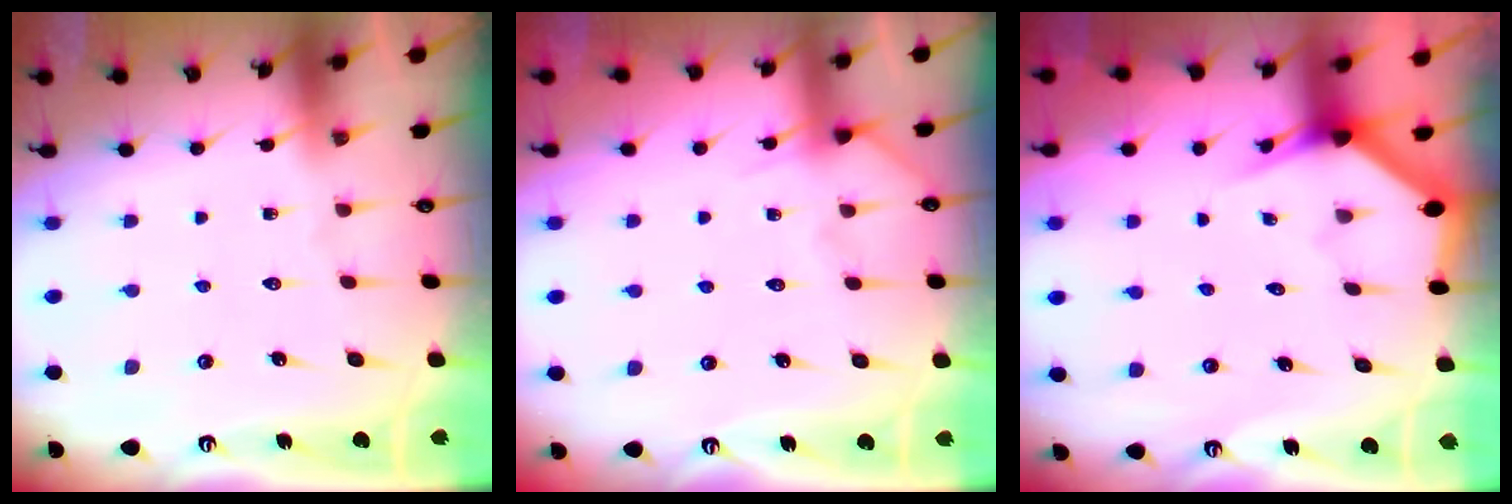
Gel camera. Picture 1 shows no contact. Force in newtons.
{"total": 3.4, "press": 3.4, "slide": 0.4}
{"total": 3.0, "press": 3.0, "slide": 0.1}